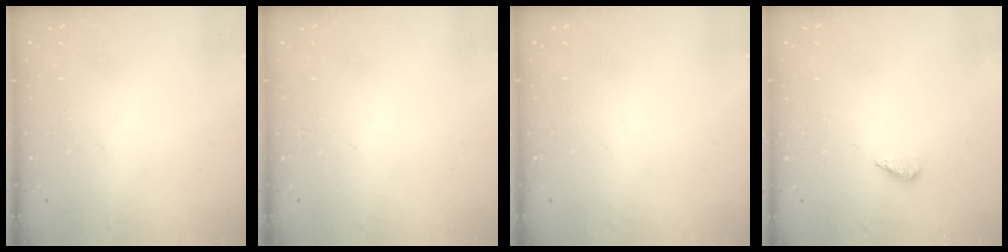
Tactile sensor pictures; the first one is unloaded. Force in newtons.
{"total": 0.0}
{"total": 0.0}
{"total": 2.3, "press": 2.2, "slide": 0.8}